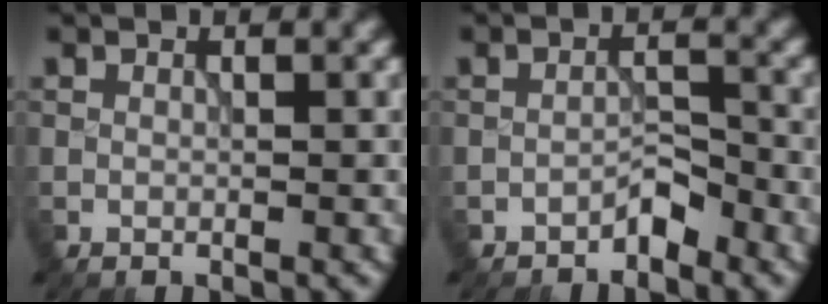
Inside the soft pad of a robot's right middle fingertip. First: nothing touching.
{"total": 1.8, "force": [-1.5, 0.5, 0.8], "torque": [-0.010, 0.008, -0.029]}